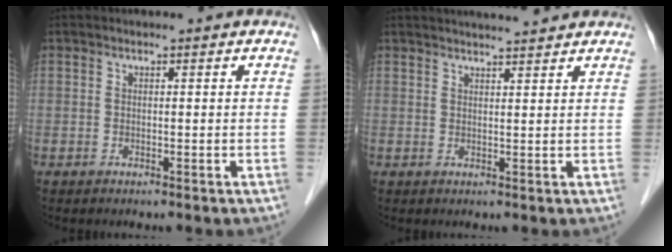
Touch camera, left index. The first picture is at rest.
{"total": 5.4, "force": [5.1, 0.0, 1.7], "torque": [-0.027, 0.017, 0.067]}